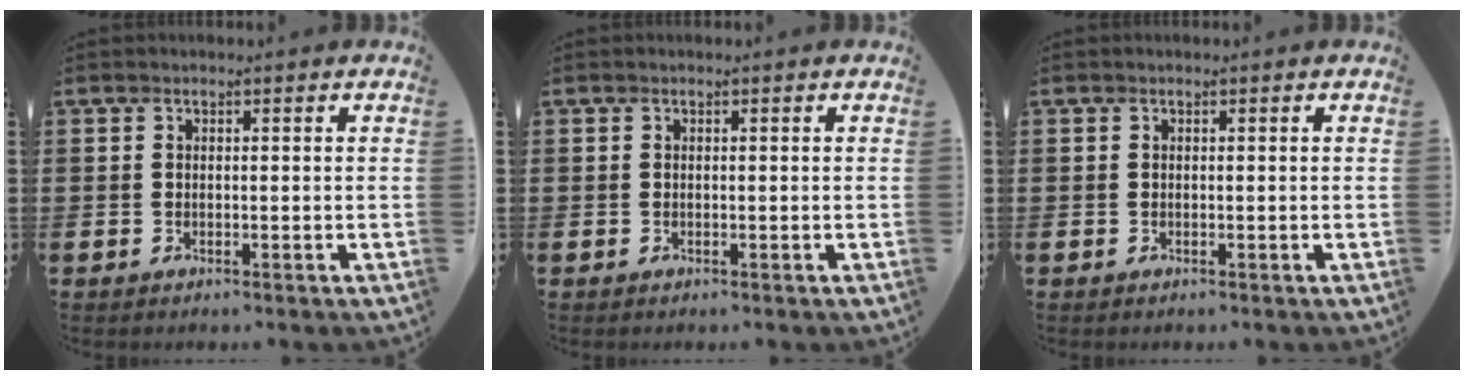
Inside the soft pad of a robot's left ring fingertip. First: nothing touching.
{"total": 0.0}
{"total": 0.0}